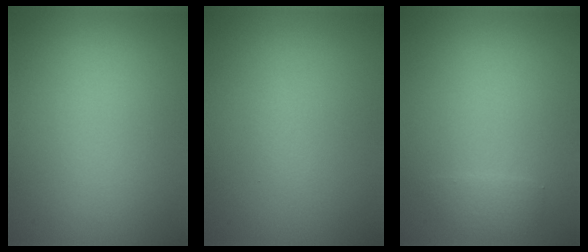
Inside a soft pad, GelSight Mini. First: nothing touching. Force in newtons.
{"total": 0.7, "press": 0.7, "slide": 0.1}
{"total": 1.1, "press": 1.1, "slide": 0.2}